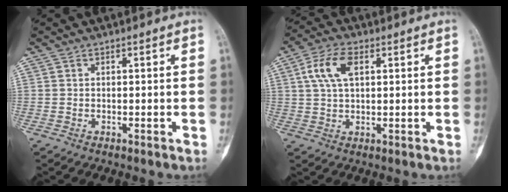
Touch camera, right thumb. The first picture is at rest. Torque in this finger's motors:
{"motor_torque": [1.08, 1.10, 0.27, -0.17, 0.01]}